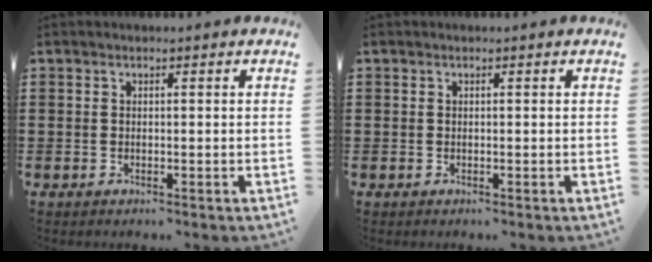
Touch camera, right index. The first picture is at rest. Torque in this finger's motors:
{"motor_torque": [-0.19, 0.43, -1.05, -0.21]}